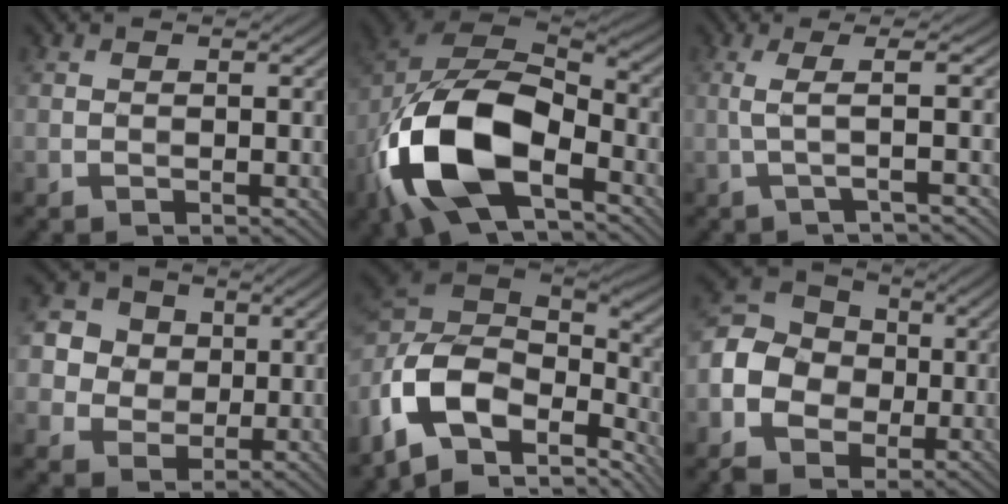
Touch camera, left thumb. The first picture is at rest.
{"total": 16.9, "force": [-6.7, 9.2, 12.4], "torque": [-0.288, -0.038, -0.125]}
{"total": 3.3, "force": [0.0, 0.0, 3.3], "torque": [-0.065, 0.008, -0.007]}
{"total": 6.0, "force": [1.5, 5.4, 2.0], "torque": [-0.077, 0.011, 0.025]}
{"total": 14.2, "force": [-5.2, 9.3, 9.4], "torque": [-0.262, -0.012, -0.084]}
{"total": 9.7, "force": [-2.2, 8.1, 4.8], "torque": [-0.142, -0.011, -0.058]}